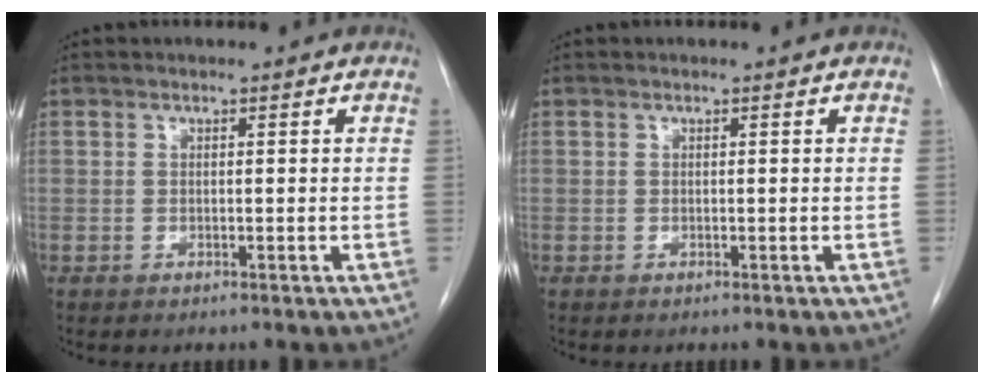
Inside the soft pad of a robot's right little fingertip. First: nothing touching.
{"total": 0.0}